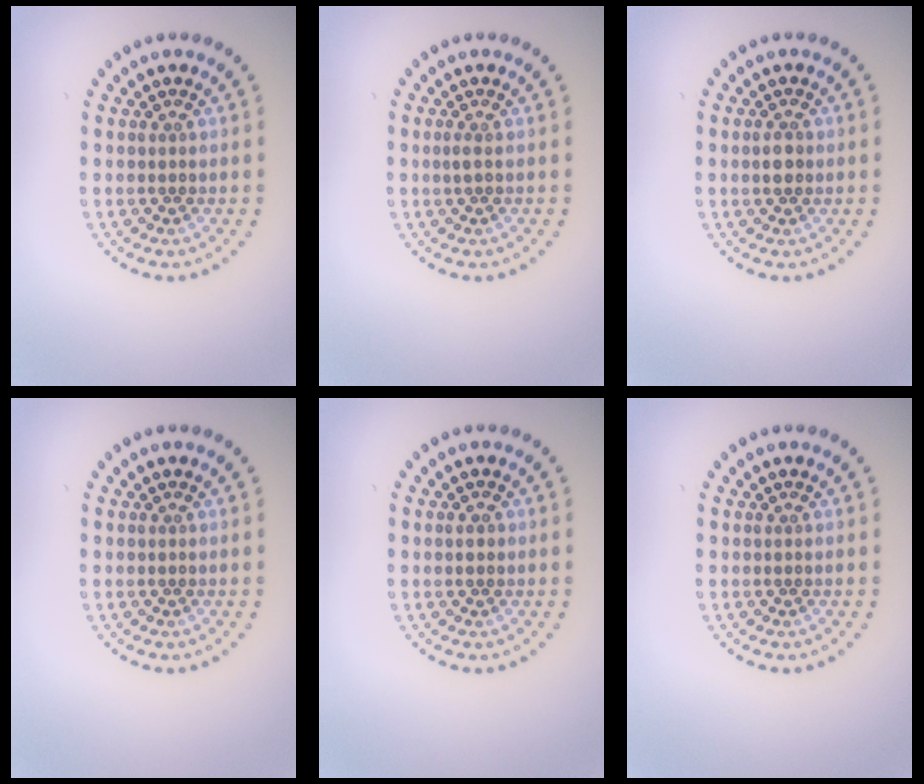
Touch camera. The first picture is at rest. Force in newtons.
{"total": 0.5, "press": 0.4, "slide": 0.3}
{"total": 1.5, "press": 1.5, "slide": 0.3}
{"total": 0.0}
{"total": 1.0, "press": 1.0, "slide": 0.1}
{"total": 0.0}